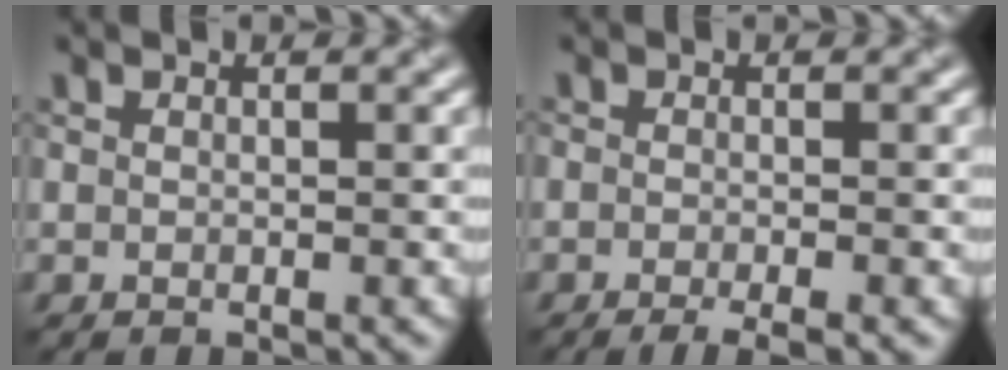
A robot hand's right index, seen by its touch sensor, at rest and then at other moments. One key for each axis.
{"total": 2.7, "fx": -1.8, "fy": 0.5, "fz": 2.0, "tx": -0.032, "ty": -0.004, "tz": -0.030}